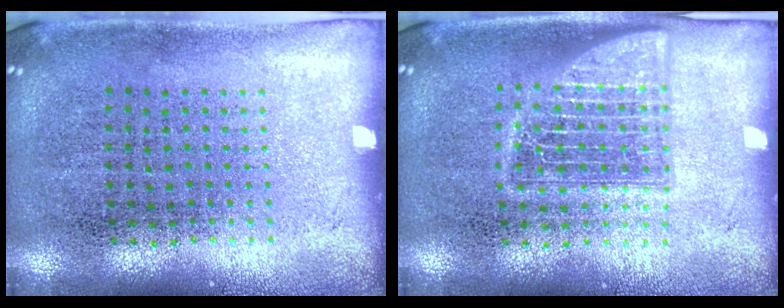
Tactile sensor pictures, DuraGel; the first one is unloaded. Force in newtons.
{"total": 2.3, "press": 2.3, "slide": 0.3}